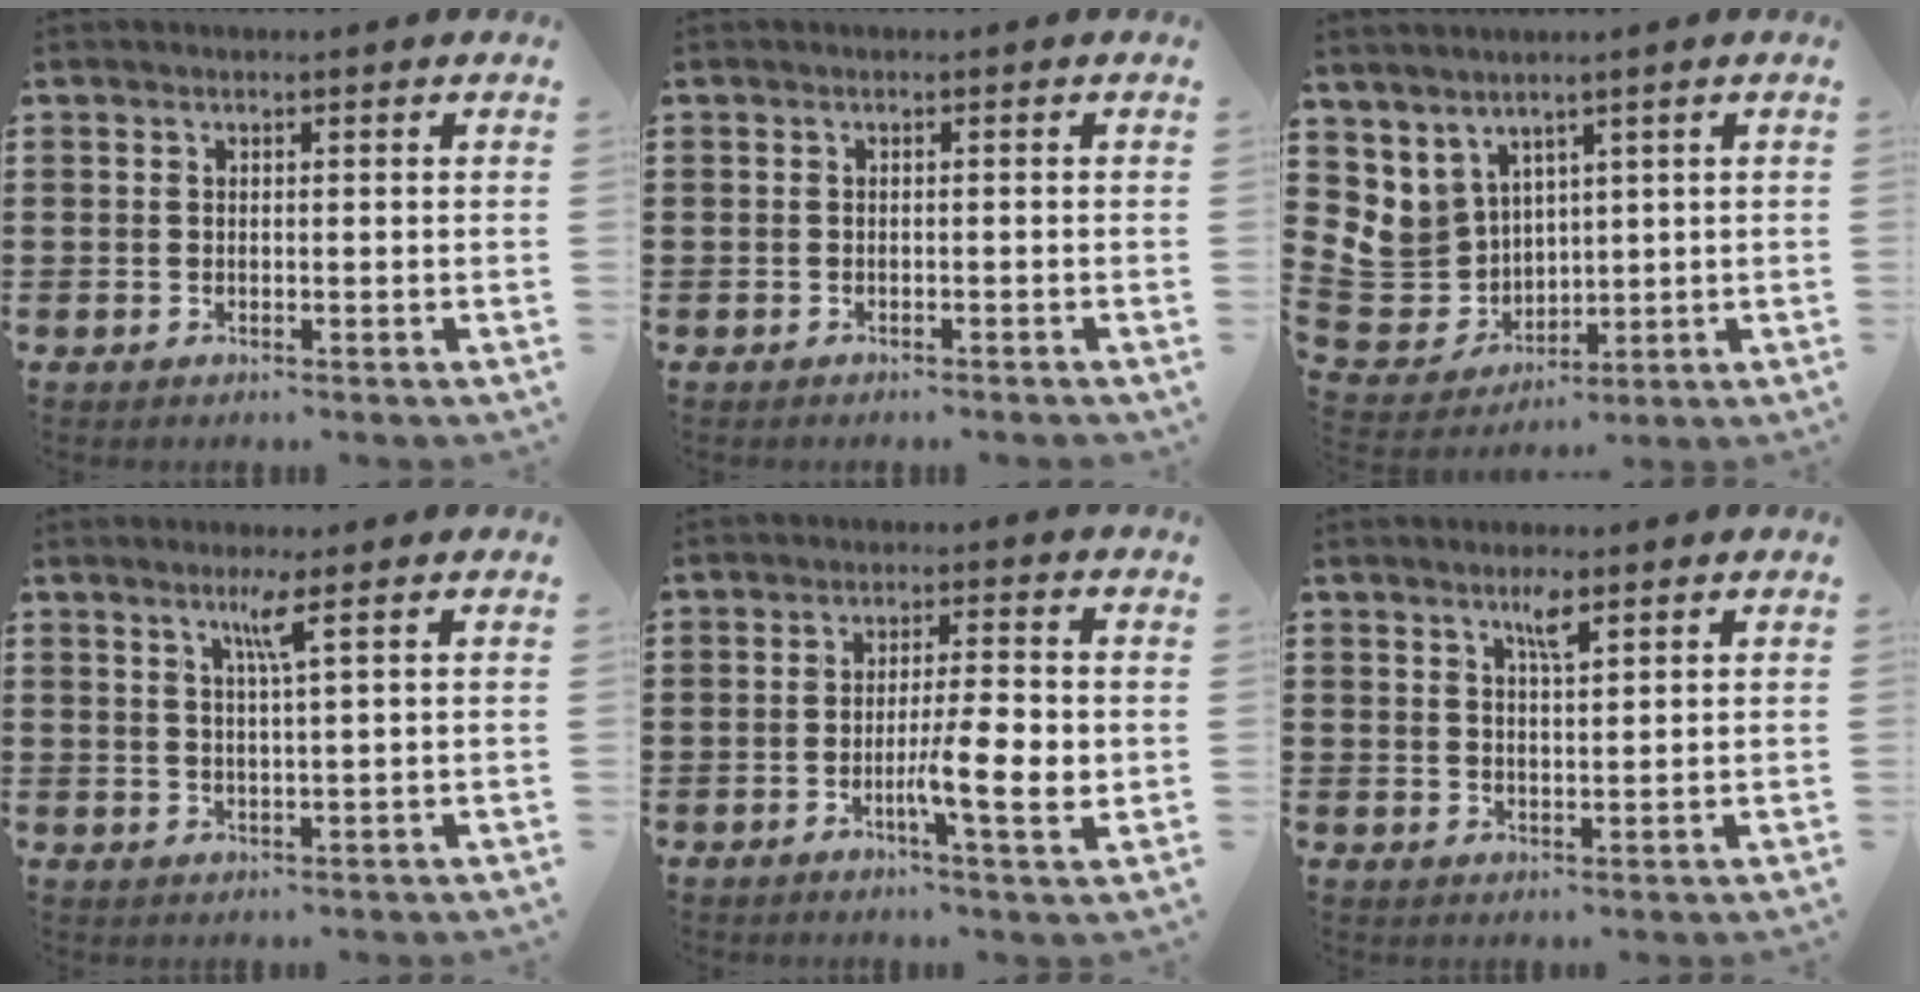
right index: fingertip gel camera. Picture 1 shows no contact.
{"total": 0.5, "force": [-0.5, 0.0, 0.1], "torque": [-0.004, -0.002, -0.011]}
{"total": 6.4, "force": [2.7, 5.8, 0.6], "torque": [-0.075, -0.029, 0.054]}
{"total": 3.5, "force": [1.9, -0.6, 2.9], "torque": [-0.061, -0.007, 0.029]}
{"total": 8.2, "force": [-1.5, 1.1, 7.9], "torque": [-0.130, -0.003, -0.024]}
{"total": 3.5, "force": [2.3, 0.5, 2.6], "torque": [-0.038, -0.002, 0.035]}